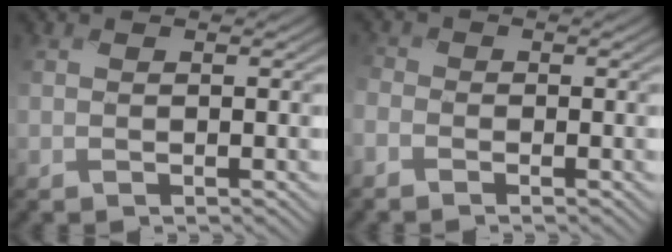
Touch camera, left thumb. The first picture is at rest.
{"total": 2.4, "force": [-1.7, 1.4, 0.8], "torque": [-0.025, -0.002, -0.048]}